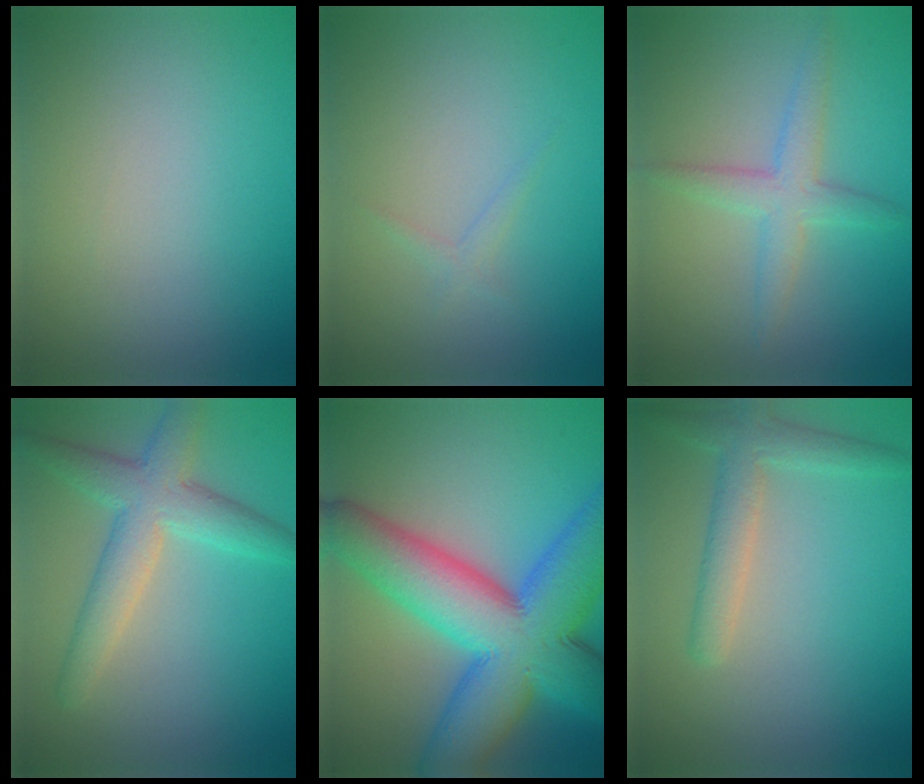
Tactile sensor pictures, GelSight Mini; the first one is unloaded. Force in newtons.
{"total": 0.8, "press": 0.8, "slide": 0.0}
{"total": 3.2, "press": 3.2, "slide": 0.1}
{"total": 5.2, "press": 5.2, "slide": 0.2}
{"total": 14.6, "press": 14.6, "slide": 0.3}
{"total": 3.3, "press": 3.3, "slide": 0.1}